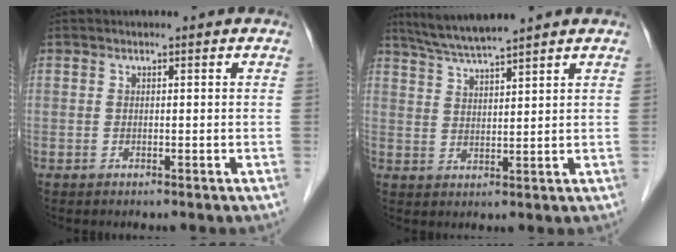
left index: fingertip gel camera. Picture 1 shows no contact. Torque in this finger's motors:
{"motor_torque": [0.12, -0.08, 0.28, 0.03]}